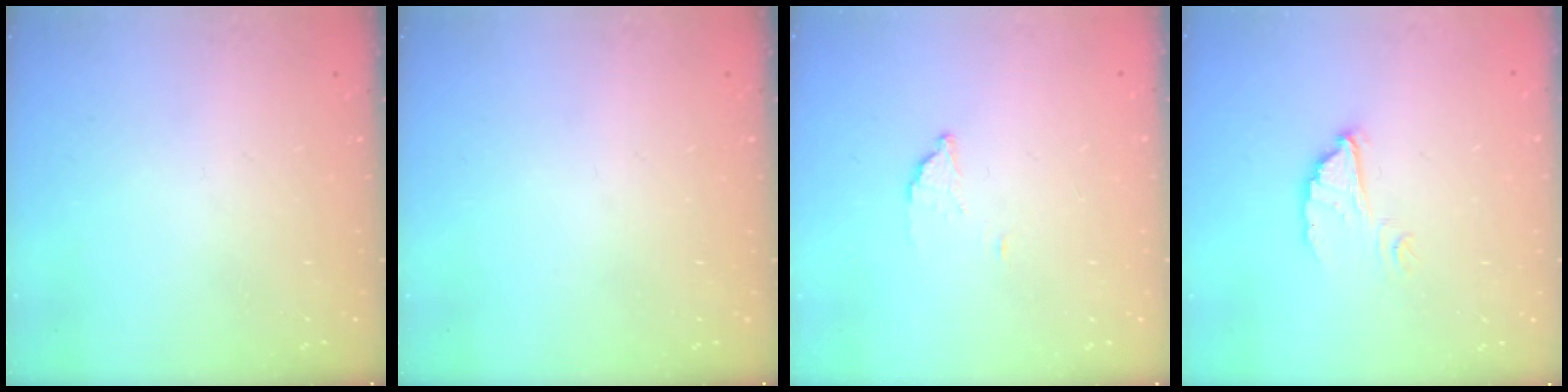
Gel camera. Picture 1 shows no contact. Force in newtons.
{"total": 0.0}
{"total": 1.9, "press": 1.9, "slide": 0.1}
{"total": 4.6, "press": 4.6, "slide": 0.3}